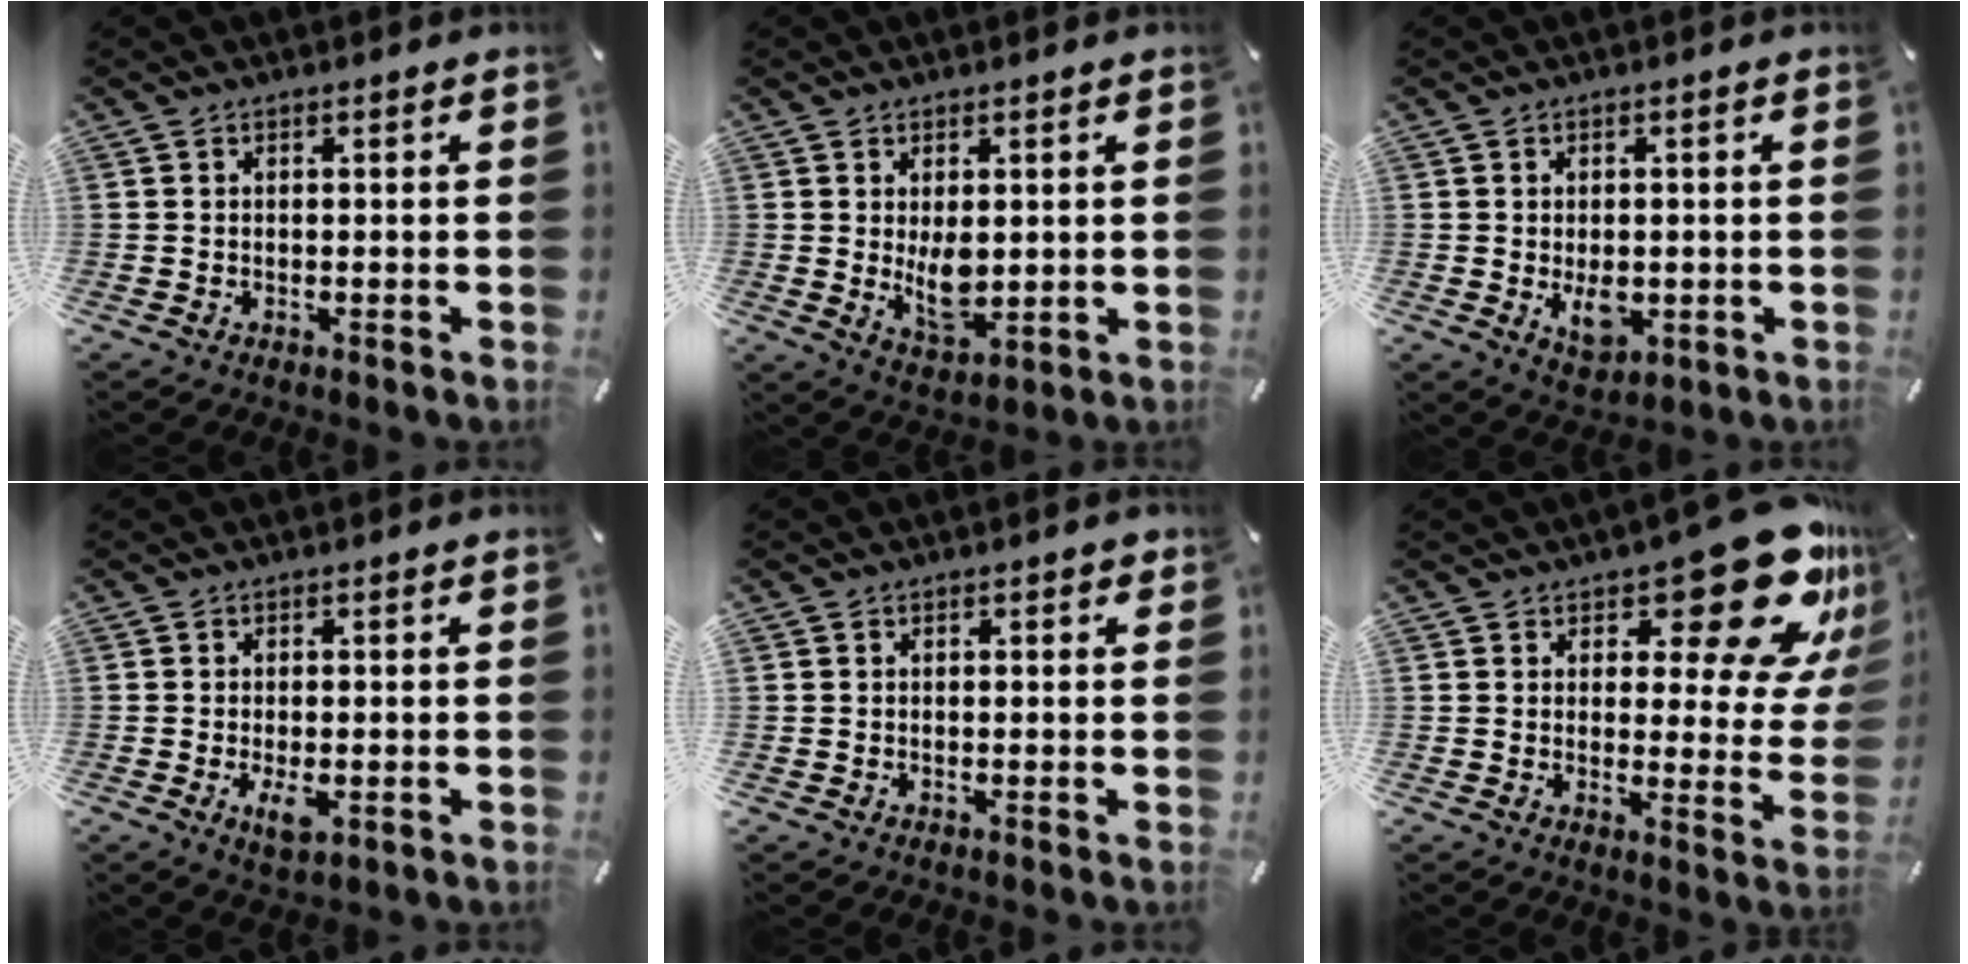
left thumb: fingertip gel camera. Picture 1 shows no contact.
{"total": 7.3, "force": [0.9, 4.5, 5.6], "torque": [-0.090, -0.012, 0.014]}
{"total": 5.6, "force": [-0.8, 3.9, 3.9], "torque": [-0.063, -0.004, -0.012]}
{"total": 4.0, "force": [-0.9, 2.1, 3.4], "torque": [-0.075, -0.004, -0.017]}
{"total": 1.4, "force": [0.5, 1.3, 0.0], "torque": [0.007, 0.001, 0.007]}
{"total": 19.6, "force": [12.4, 7.7, 13.0], "torque": [-0.153, -0.095, 0.204]}